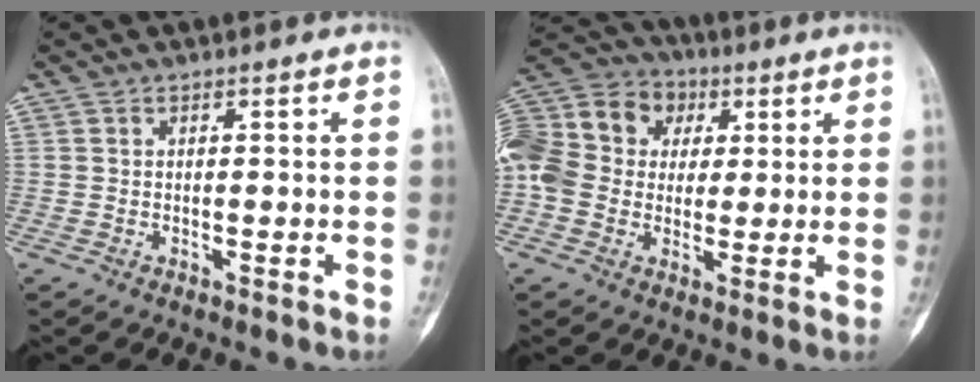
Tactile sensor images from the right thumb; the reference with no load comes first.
{"total": 19.7, "force": [3.4, 16.1, 10.8], "torque": [-0.228, 0.048, 0.058]}